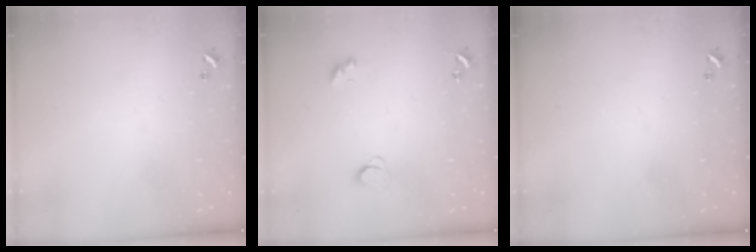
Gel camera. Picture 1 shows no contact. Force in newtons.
{"total": 2.4, "press": 2.3, "slide": 0.6}
{"total": 0.0}